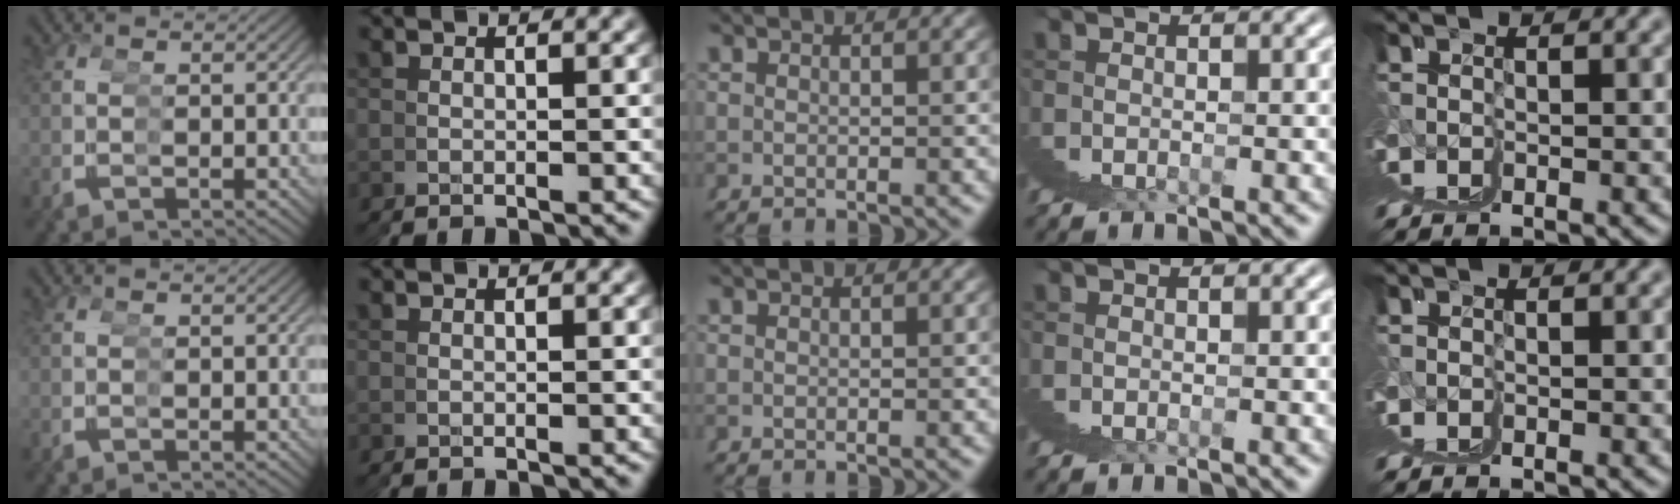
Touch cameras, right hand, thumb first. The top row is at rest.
{}